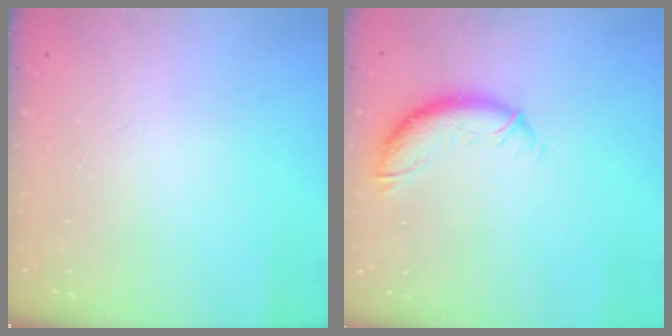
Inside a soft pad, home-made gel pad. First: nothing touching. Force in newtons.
{"total": 10.3, "press": 10.3, "slide": 0.8}